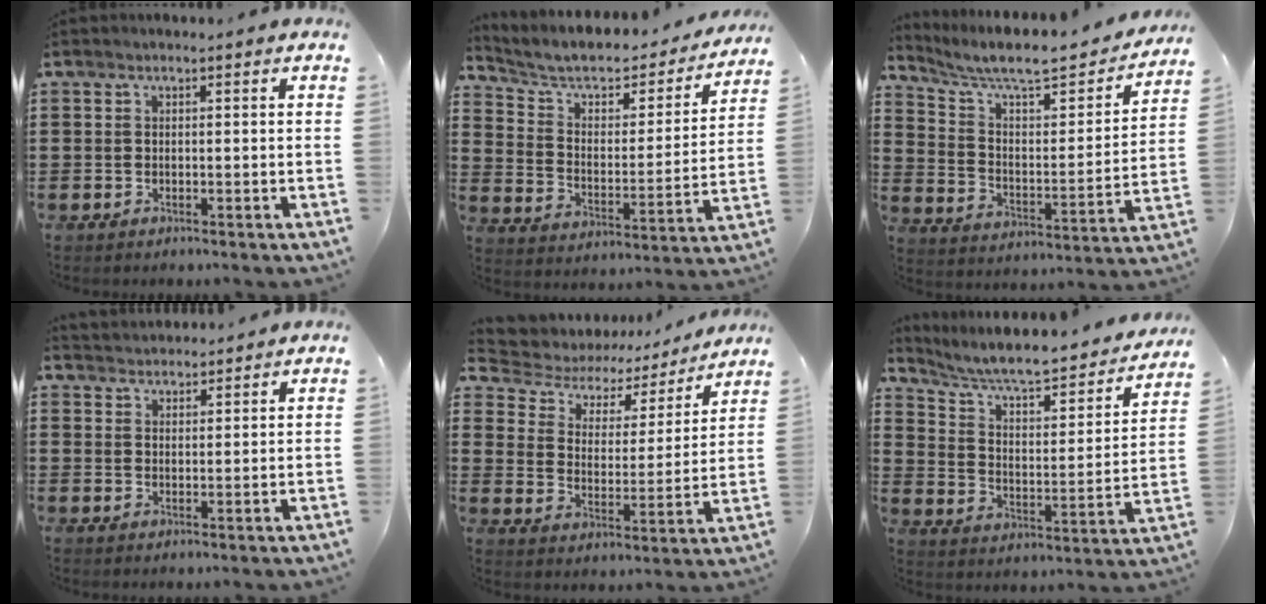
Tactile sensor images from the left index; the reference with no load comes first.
{"total": 5.7, "force": [4.4, 2.7, 2.6], "torque": [-0.075, -0.026, 0.069]}
{"total": 8.0, "force": [7.0, 0.9, 3.7], "torque": [-0.102, -0.045, 0.116]}
{"total": 2.7, "force": [2.7, 0.3, -0.5], "torque": [0.002, -0.005, 0.051]}
{"total": 4.6, "force": [3.3, 2.7, 1.6], "torque": [-0.056, -0.021, 0.048]}
{"total": 7.0, "force": [6.1, 1.0, 3.2], "torque": [-0.082, -0.049, 0.099]}